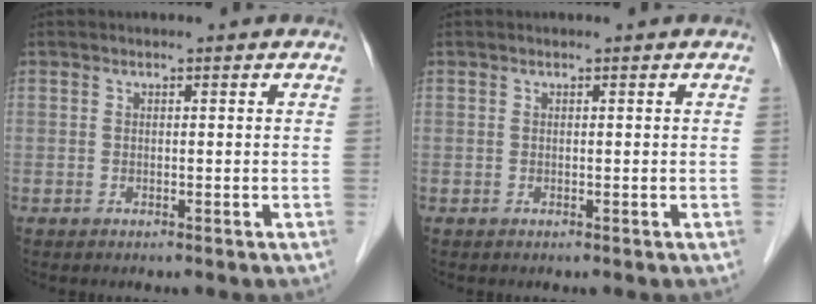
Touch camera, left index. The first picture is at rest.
{"total": 0.0}